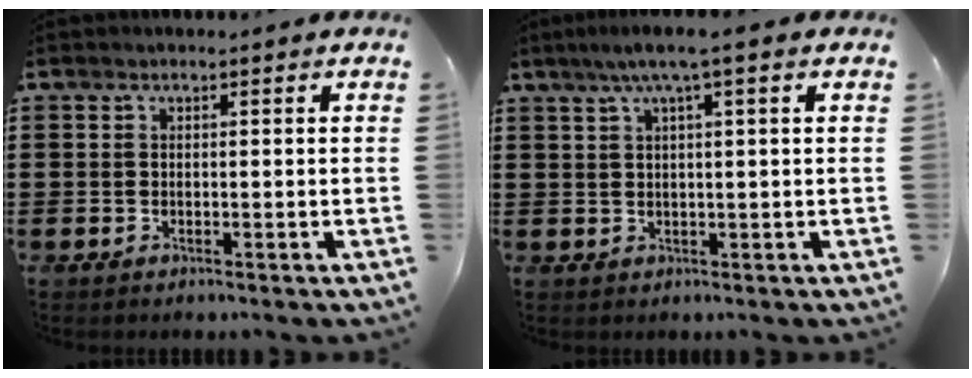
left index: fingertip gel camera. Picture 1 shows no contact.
{"total": 3.8, "force": [1.8, -0.2, 3.3], "torque": [-0.068, 0.001, 0.028]}